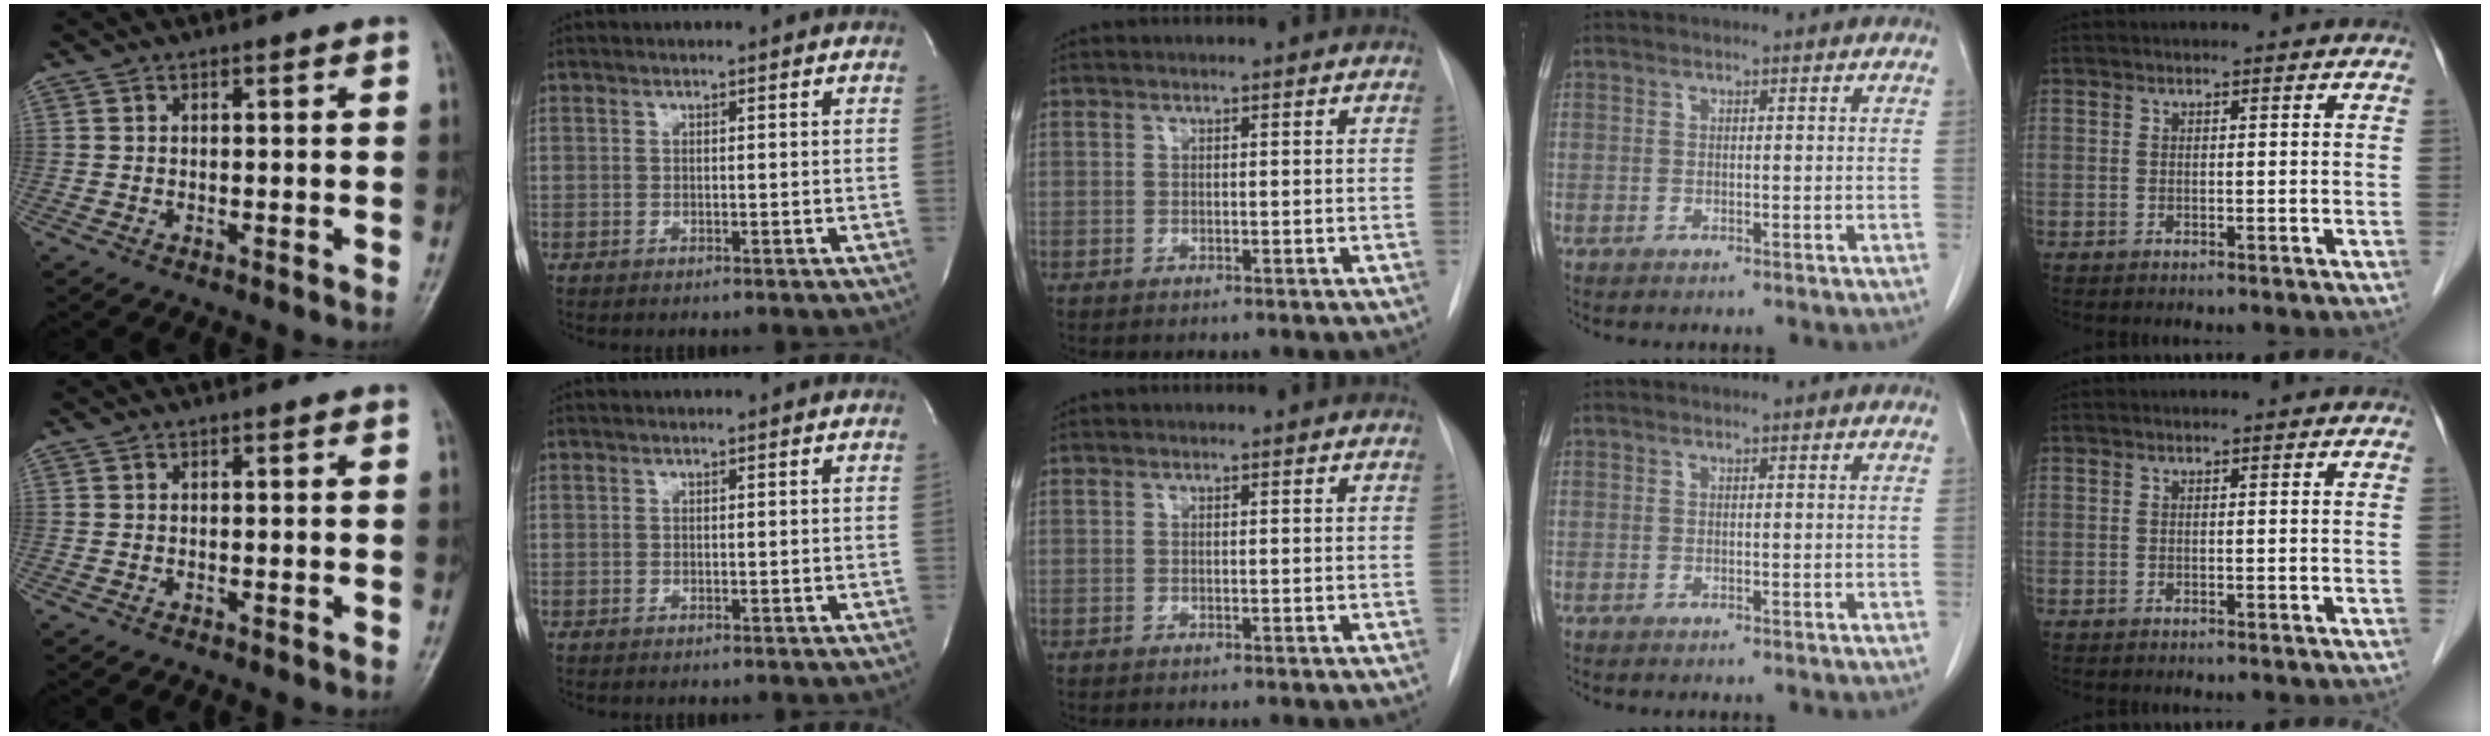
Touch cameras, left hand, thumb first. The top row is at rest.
{}